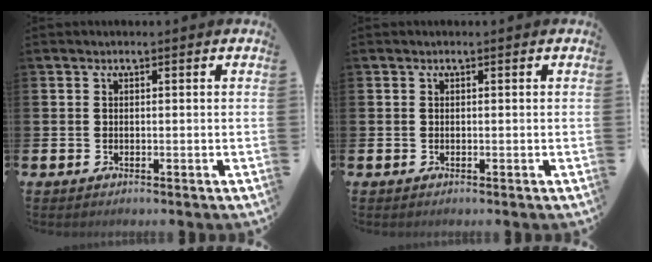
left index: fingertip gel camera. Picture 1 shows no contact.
{"total": 0.0}